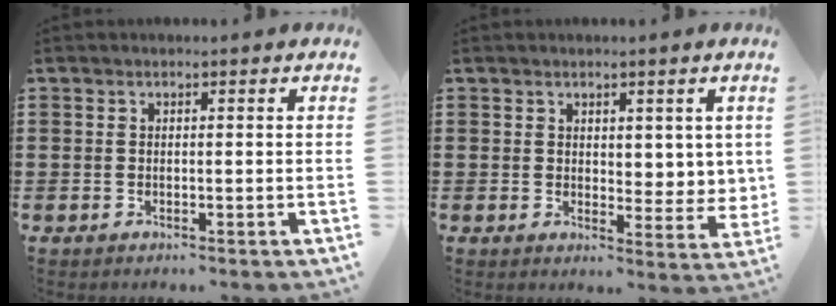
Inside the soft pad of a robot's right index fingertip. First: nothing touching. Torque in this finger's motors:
{"motor_torque": [-0.02, 0.03, 0.21, 0.02]}